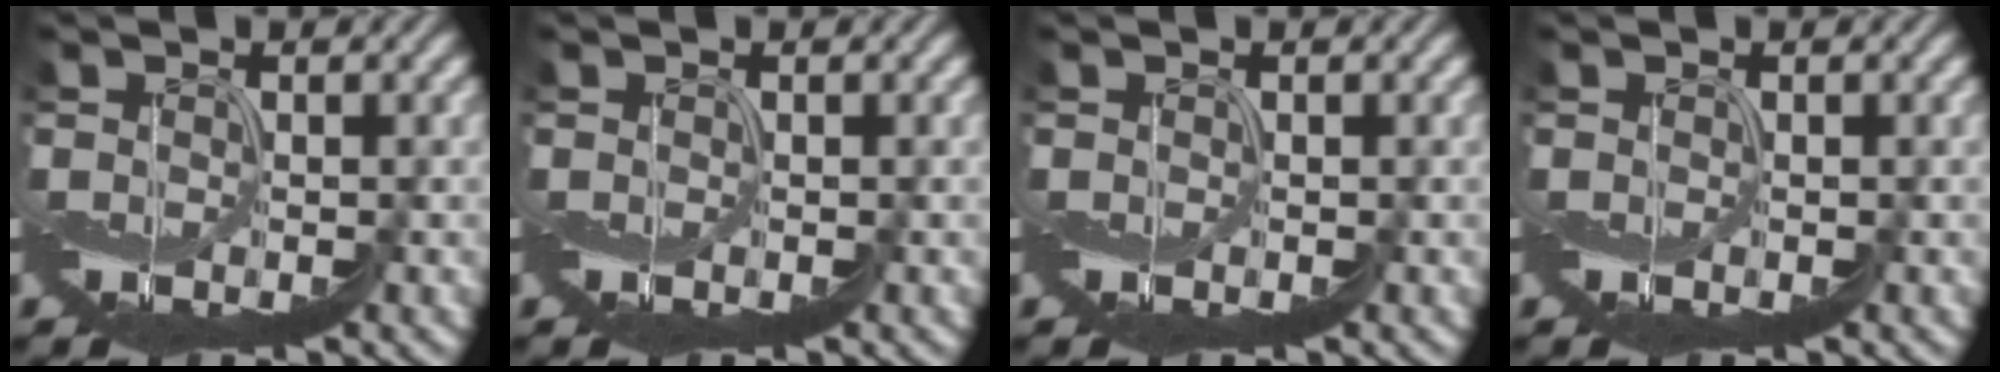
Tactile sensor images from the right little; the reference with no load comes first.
{"total": 0.0}
{"total": 0.0}
{"total": 0.0}